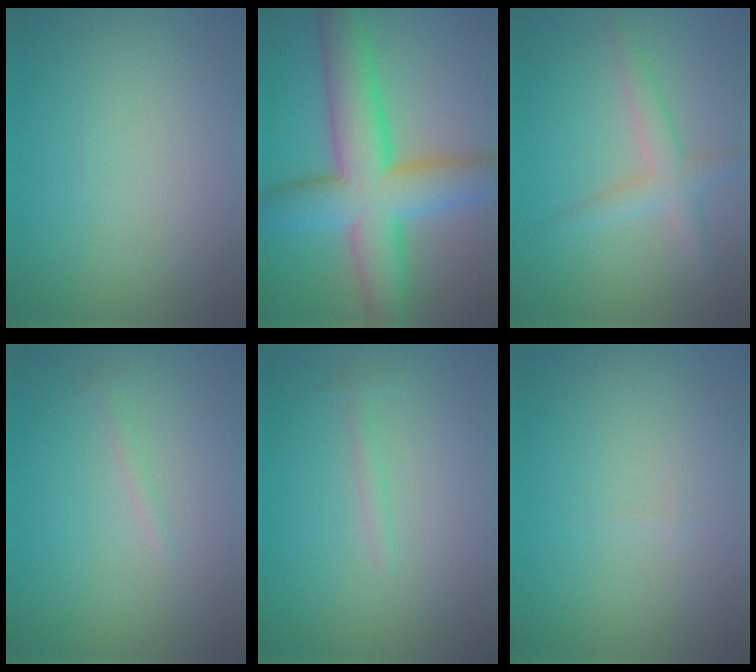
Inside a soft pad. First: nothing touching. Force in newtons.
{"total": 10.2, "press": 10.2, "slide": 0.2}
{"total": 2.6, "press": 2.6, "slide": 0.1}
{"total": 0.6, "press": 0.6, "slide": 0.0}
{"total": 0.8, "press": 0.8, "slide": 0.0}
{"total": 0.0}